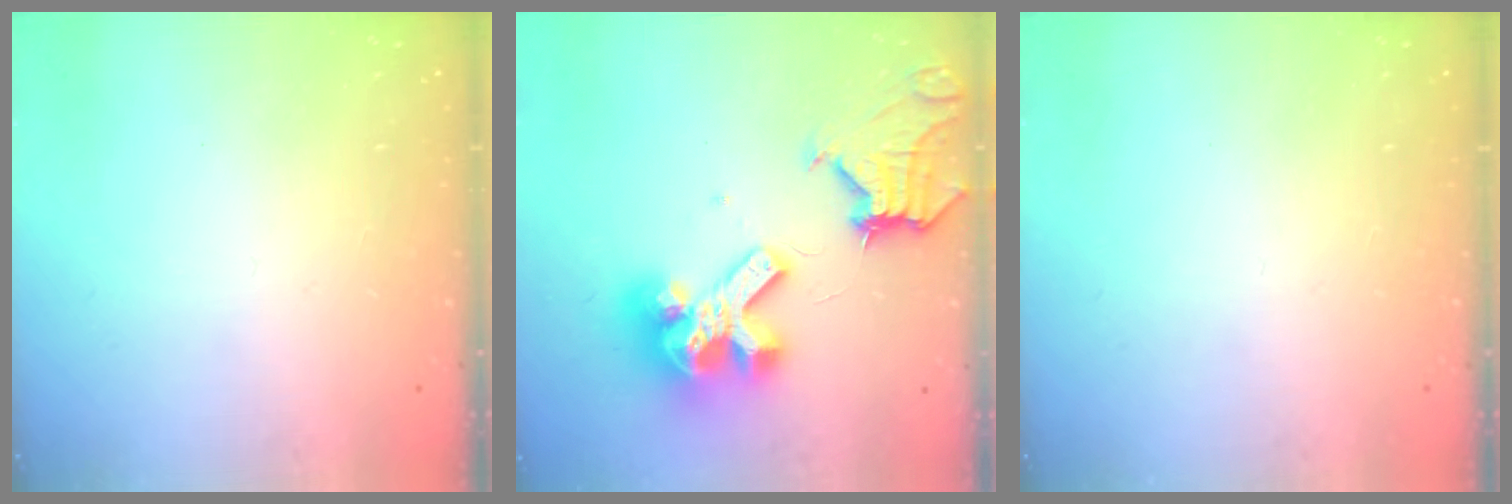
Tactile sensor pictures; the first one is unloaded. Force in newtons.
{"total": 17.9, "press": 17.8, "slide": 2.2}
{"total": 0.0}